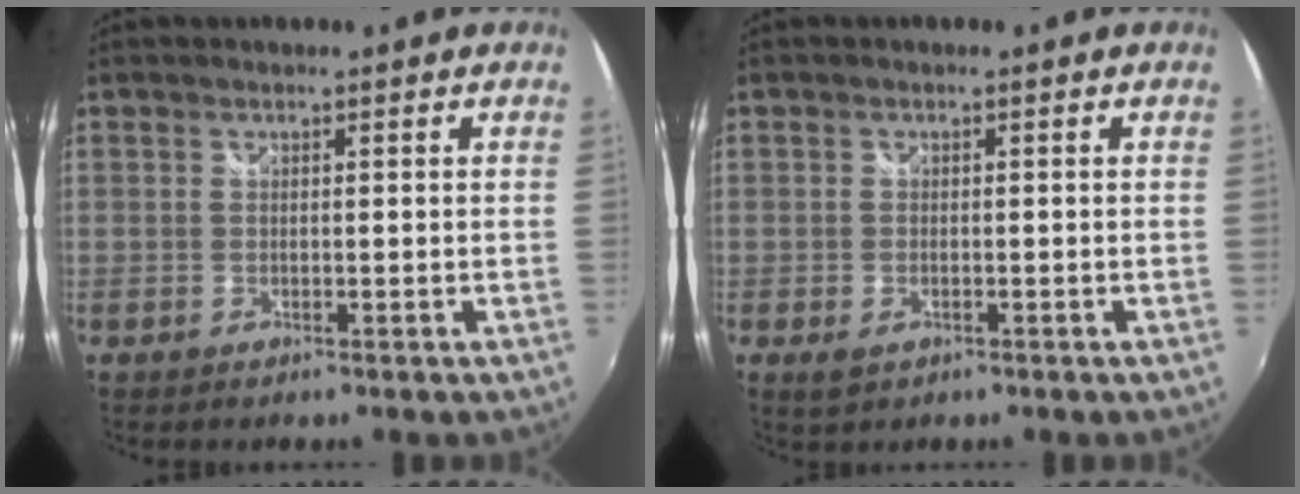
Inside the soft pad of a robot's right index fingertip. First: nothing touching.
{"total": 2.4, "force": [-1.0, 1.6, 1.5], "torque": [-0.028, -0.004, -0.013]}